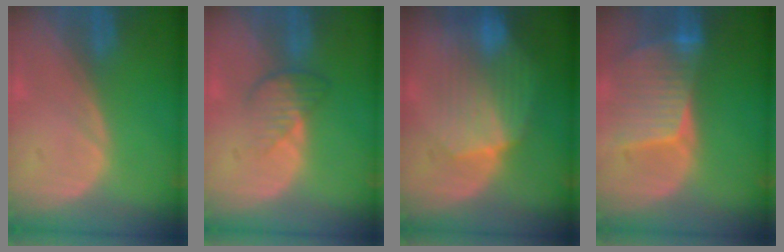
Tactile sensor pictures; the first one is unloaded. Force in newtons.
{"total": 3.8, "press": 3.4, "slide": 1.6}
{"total": 8.3, "press": 8.1, "slide": 1.7}
{"total": 8.5, "press": 7.8, "slide": 3.5}